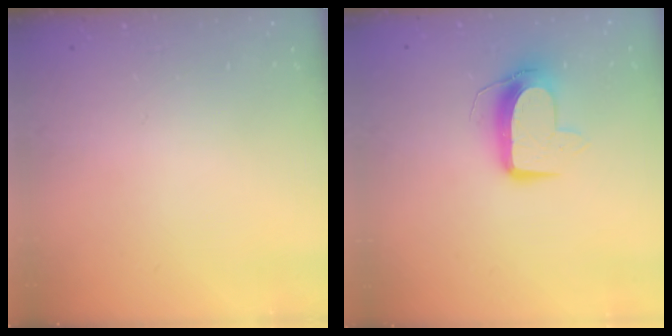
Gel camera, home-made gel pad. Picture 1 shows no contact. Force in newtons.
{"total": 10.5, "press": 10.5, "slide": 0.3}